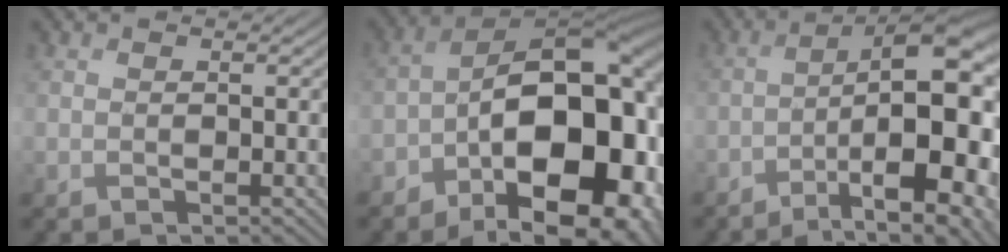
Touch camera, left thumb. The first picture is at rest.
{"total": 19.7, "force": [-5.9, 11.5, 14.9], "torque": [-0.198, -0.018, -0.088]}
{"total": 17.2, "force": [-6.3, 5.9, 14.9], "torque": [-0.198, -0.005, -0.083]}